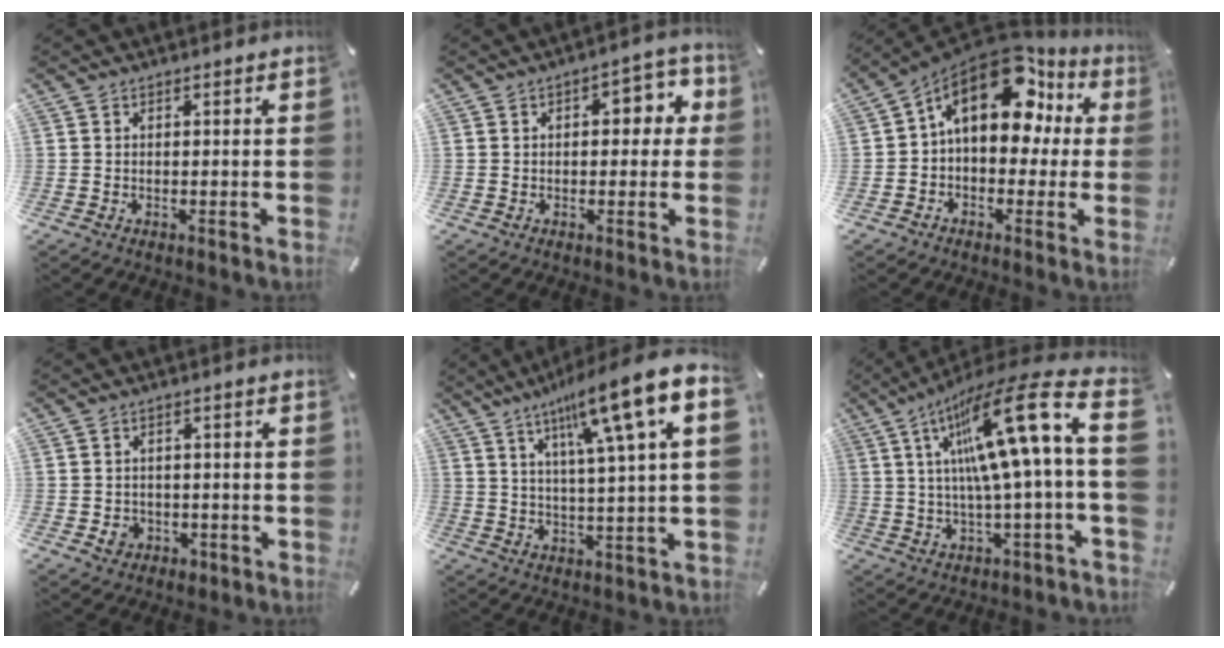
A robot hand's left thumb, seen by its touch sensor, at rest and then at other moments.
{"total": 7.2, "force": [0.8, 4.2, 5.7], "torque": [-0.062, 0.001, 0.002]}
{"total": 17.0, "force": [7.7, 9.9, 11.5], "torque": [-0.179, -0.045, 0.130]}
{"total": 3.9, "force": [-1.2, 3.5, 1.4], "torque": [-0.015, 0.003, -0.021]}
{"total": 14.5, "force": [7.3, 1.4, 12.4], "torque": [-0.217, -0.030, 0.108]}
{"total": 23.0, "force": [6.3, 3.2, 21.9], "torque": [-0.375, -0.047, 0.086]}